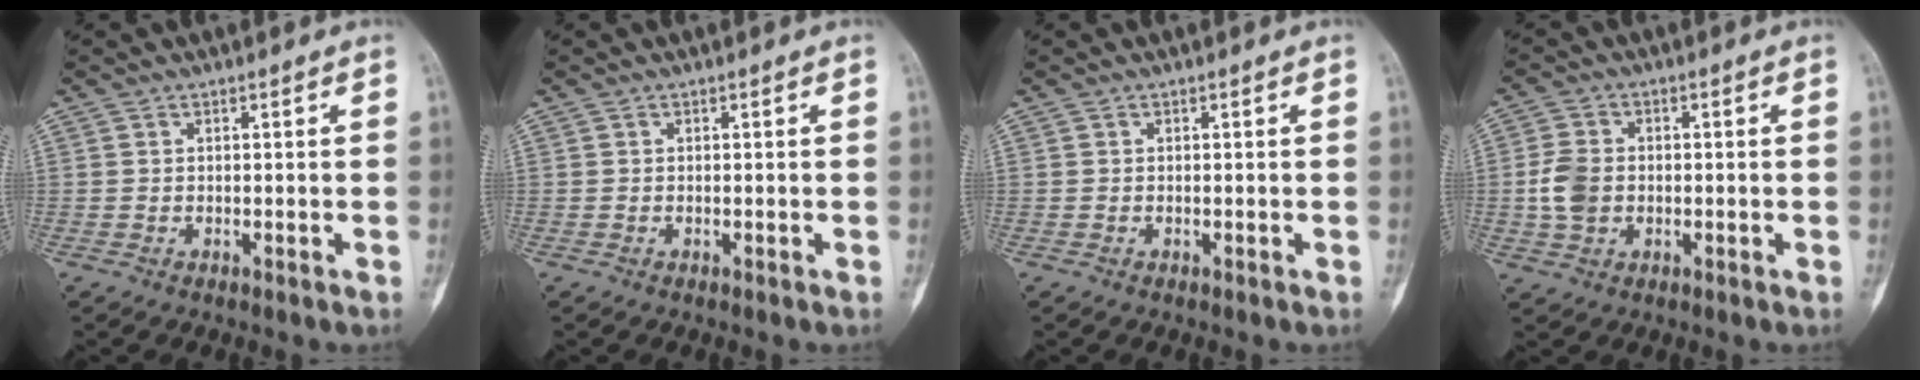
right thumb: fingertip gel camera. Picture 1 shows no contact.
{"total": 0.0}
{"total": 0.0}
{"total": 5.9, "force": [-0.5, 4.4, 3.8], "torque": [-0.075, 0.007, -0.012]}